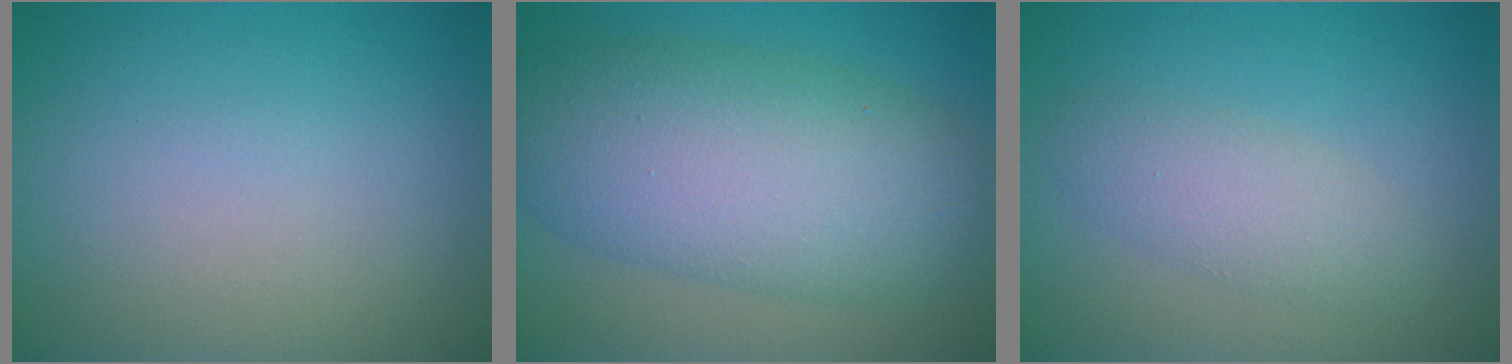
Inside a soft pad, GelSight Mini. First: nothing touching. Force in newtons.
{"total": 10.9, "press": 10.9, "slide": 0.1}
{"total": 2.8, "press": 2.8, "slide": 0.0}